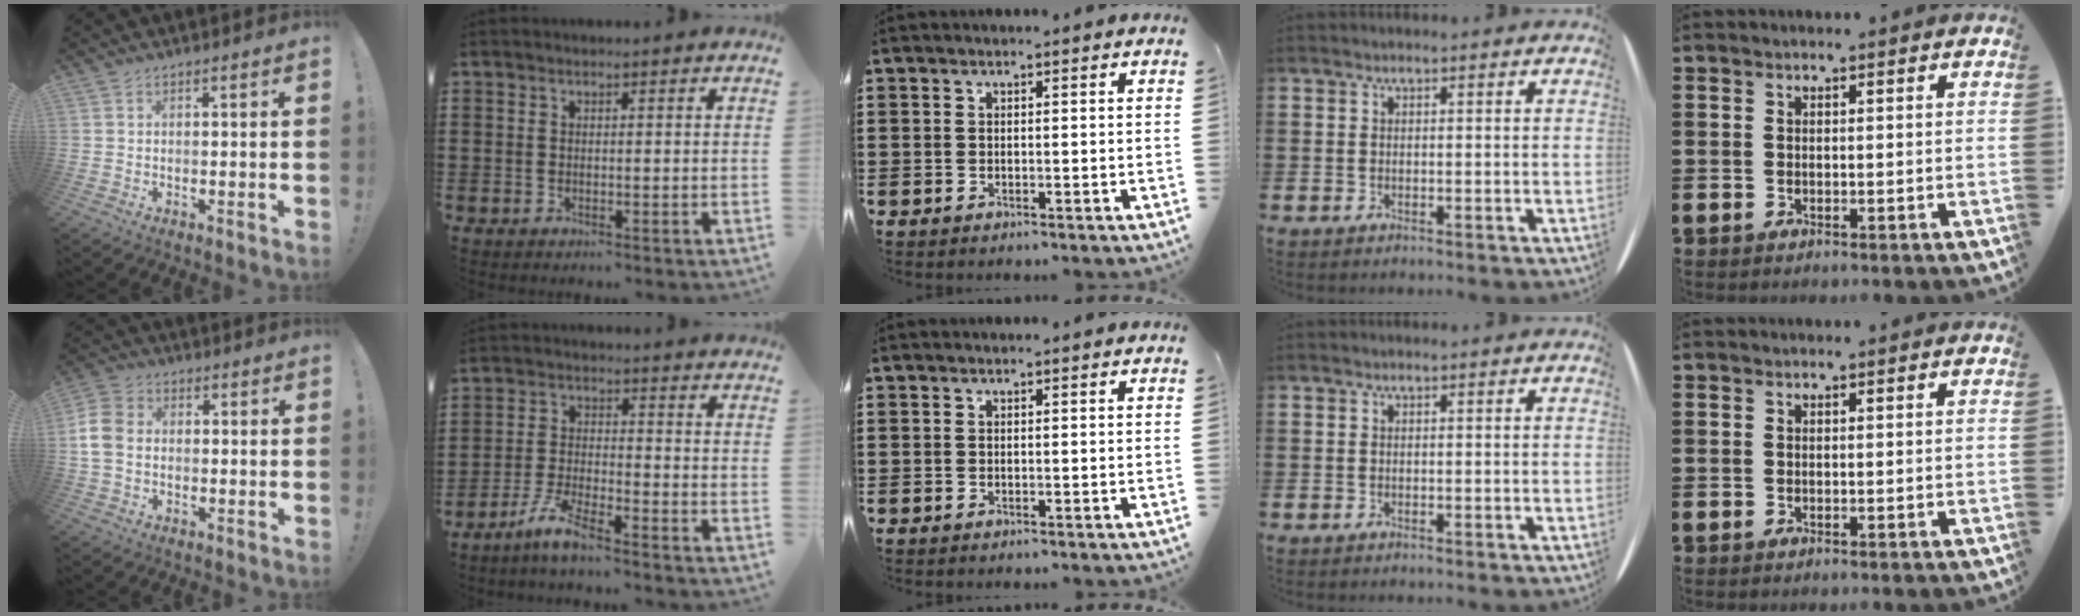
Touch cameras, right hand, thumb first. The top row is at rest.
{"thumb": {"total": 8.3, "force": [-0.6, 6.3, 5.3], "torque": [-0.136, 0.008, -0.007]}, "index": {"total": 5.5, "force": [-4.5, 0.2, 3.1], "torque": [-0.086, -0.015, -0.092]}}